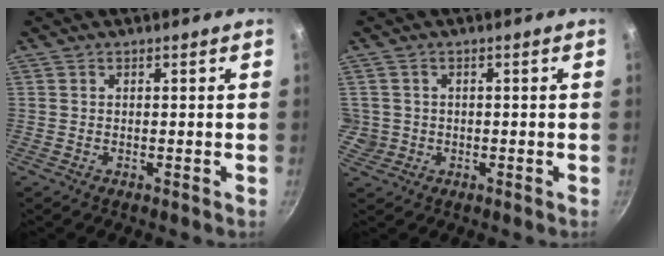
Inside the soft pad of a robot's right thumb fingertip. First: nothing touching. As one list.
[{"total": 3.3, "force": [-0.2, 3.2, 0.5], "torque": [0.005, 0.012, 0.005]}]